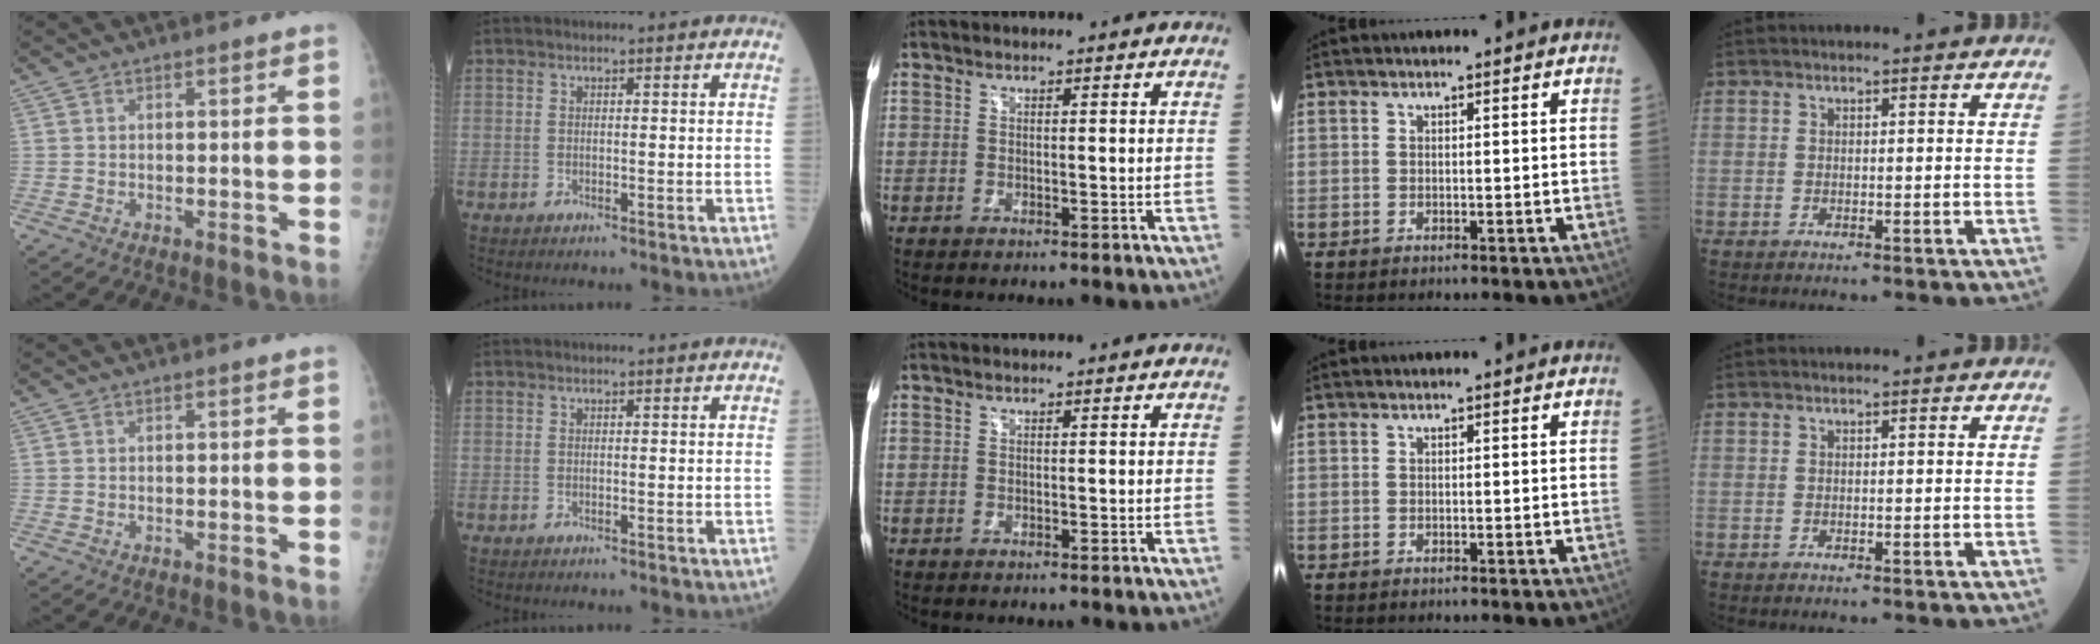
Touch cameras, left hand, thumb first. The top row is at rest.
{}